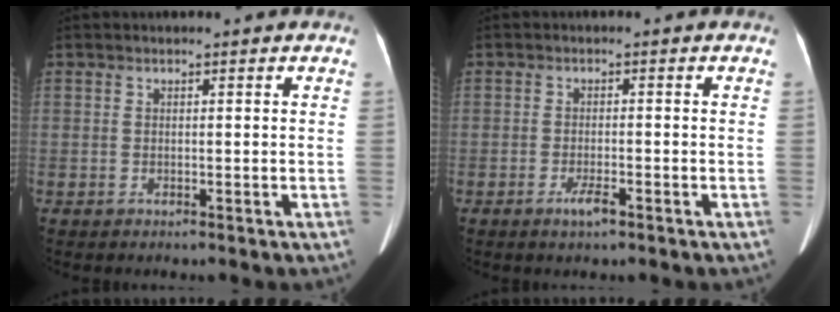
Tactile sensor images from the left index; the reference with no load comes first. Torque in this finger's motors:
{"motor_torque": [0.44, 0.39, 0.03, 0.05]}